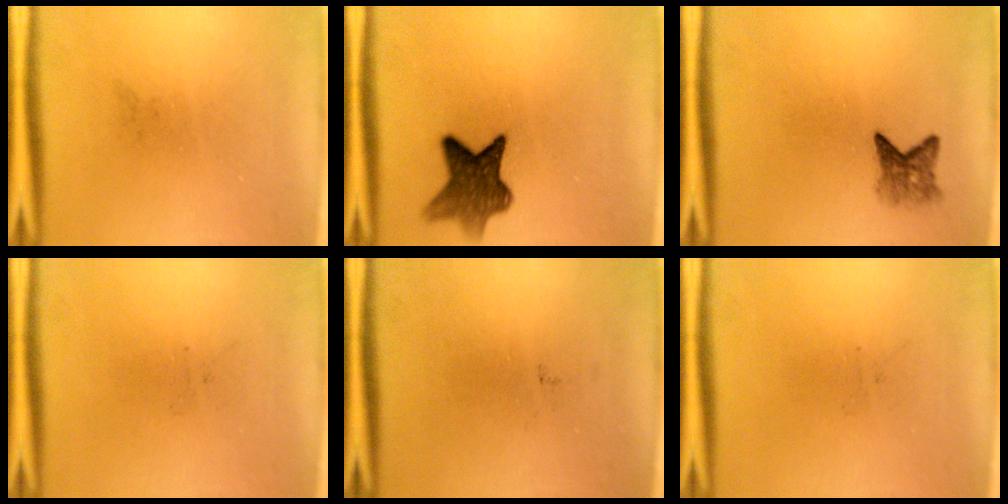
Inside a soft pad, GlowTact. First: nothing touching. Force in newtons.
{"total": 8.3}
{"total": 3.0}
{"total": 0.0}
{"total": 0.0}
{"total": 0.0}